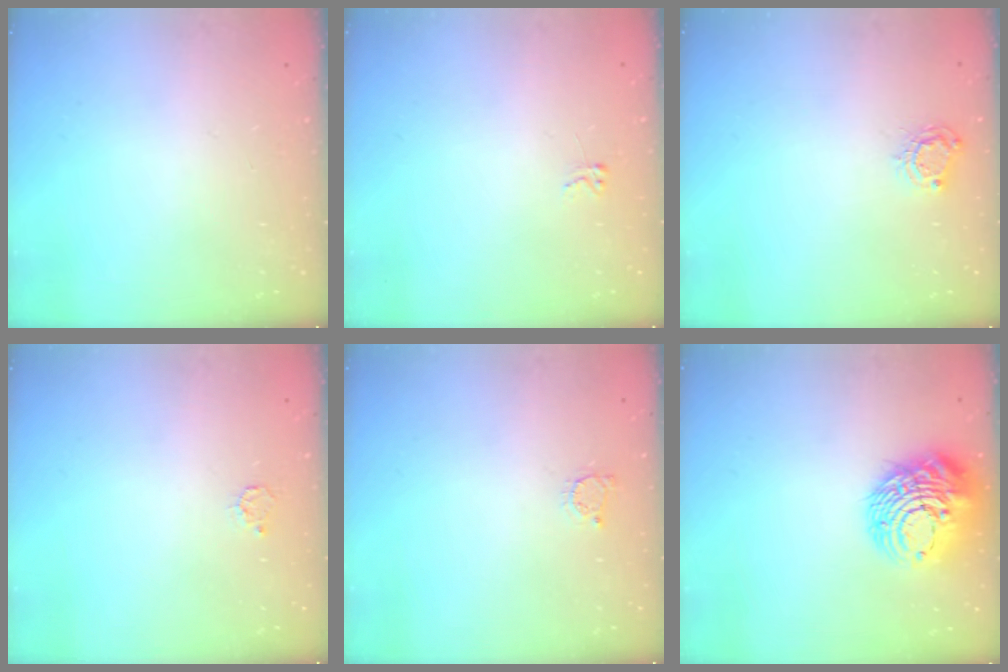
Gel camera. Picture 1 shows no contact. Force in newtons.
{"total": 2.6, "press": 2.6, "slide": 0.4}
{"total": 5.5, "press": 5.5, "slide": 0.4}
{"total": 3.5, "press": 3.5, "slide": 0.3}
{"total": 2.4, "press": 2.4, "slide": 0.3}
{"total": 15.5, "press": 15.4, "slide": 1.6}